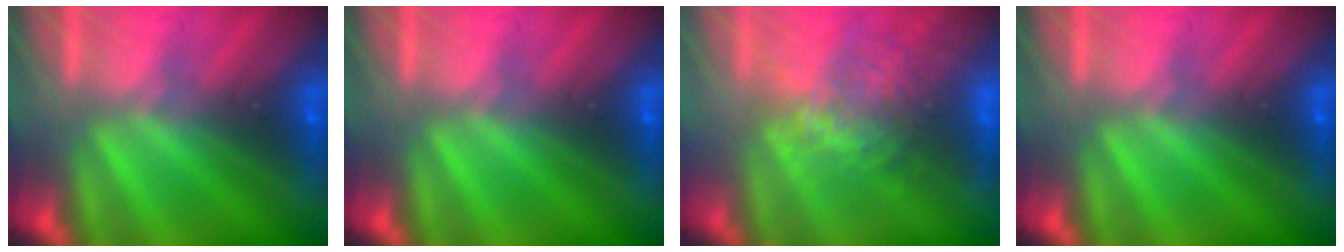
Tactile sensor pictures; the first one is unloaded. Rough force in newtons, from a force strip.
{"total": 0.0}
{"total": 3.6}
{"total": 0.0}